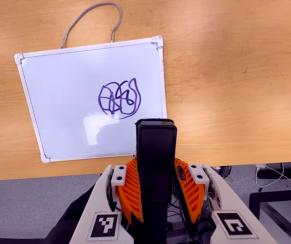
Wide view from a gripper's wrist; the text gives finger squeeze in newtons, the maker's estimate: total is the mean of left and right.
{"total": 4.9, "left": 3.3, "right": 6.5}